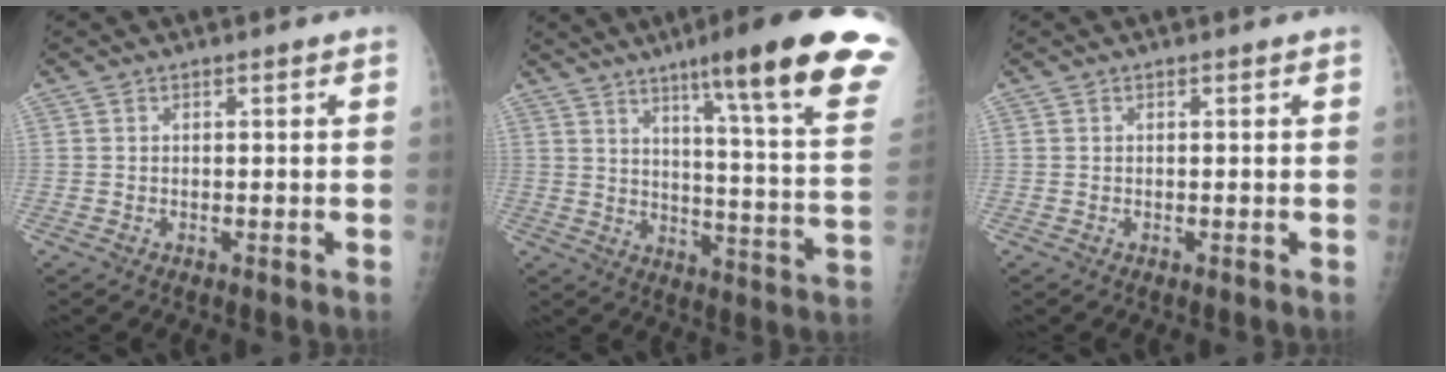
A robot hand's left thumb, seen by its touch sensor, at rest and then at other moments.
{"total": 24.2, "force": [15.0, 1.7, 18.9], "torque": [-0.244, -0.071, 0.203]}
{"total": 0.0}